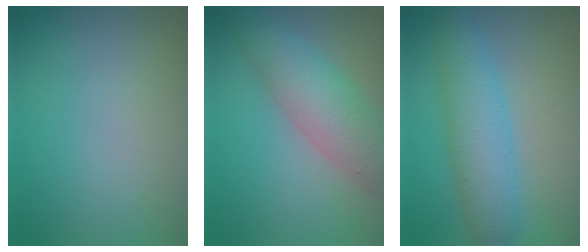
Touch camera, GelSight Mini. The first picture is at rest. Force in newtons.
{"total": 6.1, "press": 6.1, "slide": 0.3}
{"total": 5.1, "press": 5.0, "slide": 0.2}